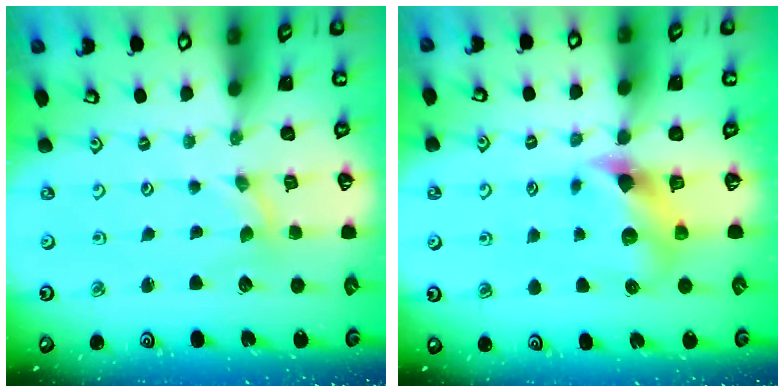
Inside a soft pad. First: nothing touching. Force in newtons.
{"total": 6.8, "press": 6.8, "slide": 0.7}